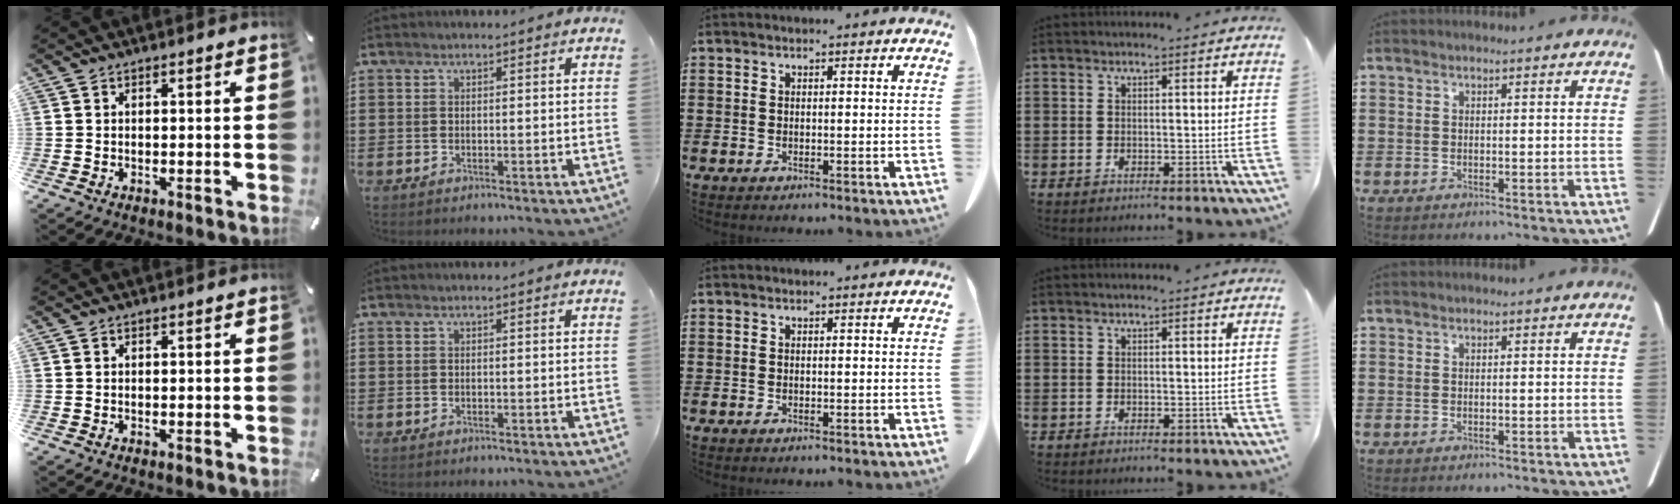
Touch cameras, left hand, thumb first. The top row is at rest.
{}